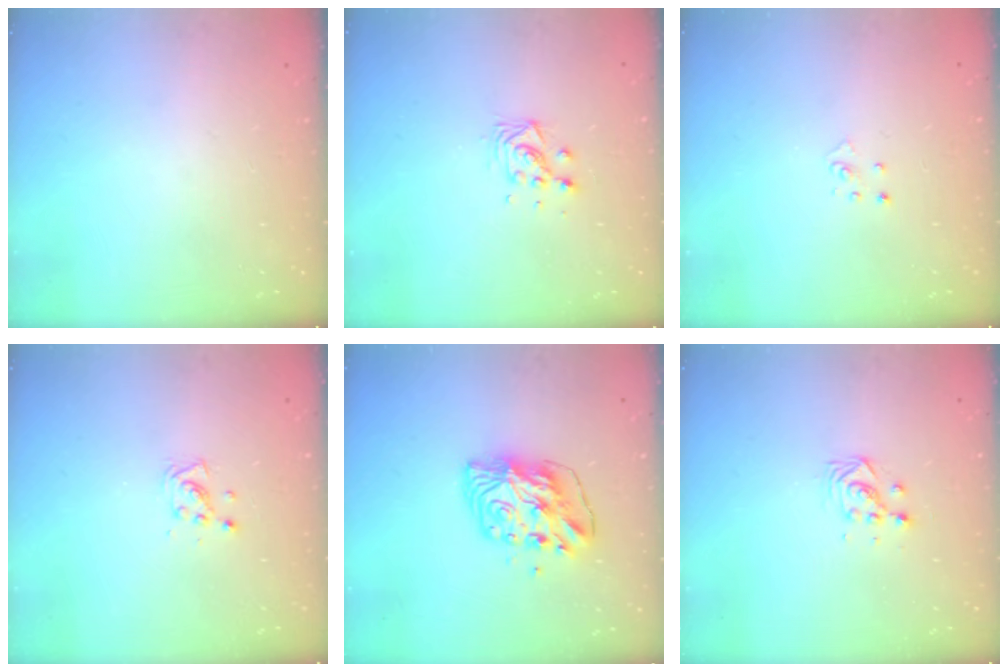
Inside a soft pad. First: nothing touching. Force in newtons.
{"total": 6.1, "press": 6.1, "slide": 0.5}
{"total": 2.8, "press": 2.8, "slide": 0.3}
{"total": 5.0, "press": 4.7, "slide": 1.7}
{"total": 8.5, "press": 8.4, "slide": 1.3}
{"total": 3.2, "press": 3.2, "slide": 0.5}